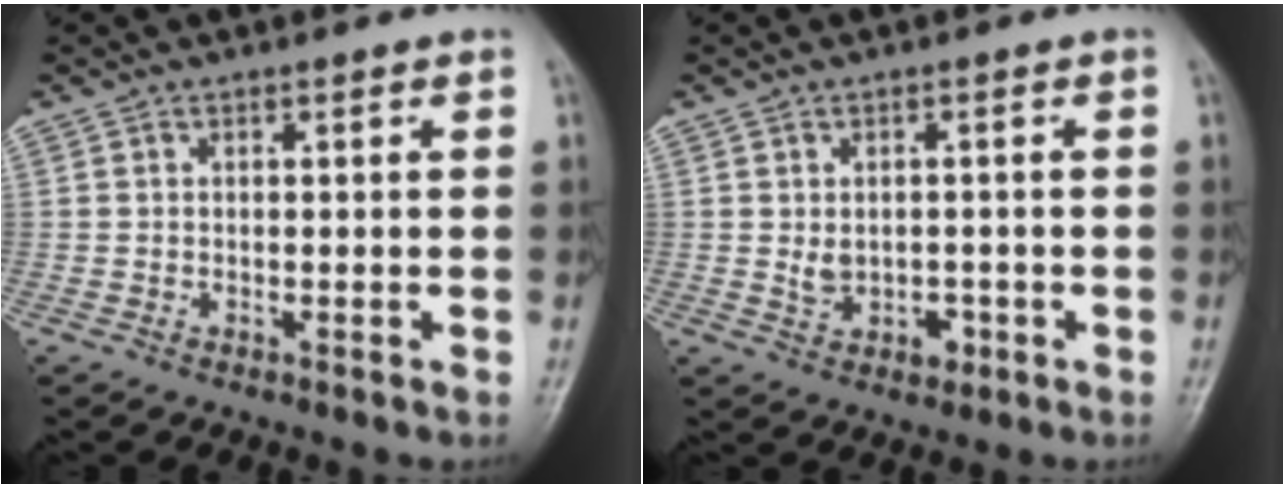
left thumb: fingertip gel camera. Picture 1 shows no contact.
{"total": 4.1, "force": [-0.5, 3.1, 2.5], "torque": [-0.026, 0.002, 0.002]}